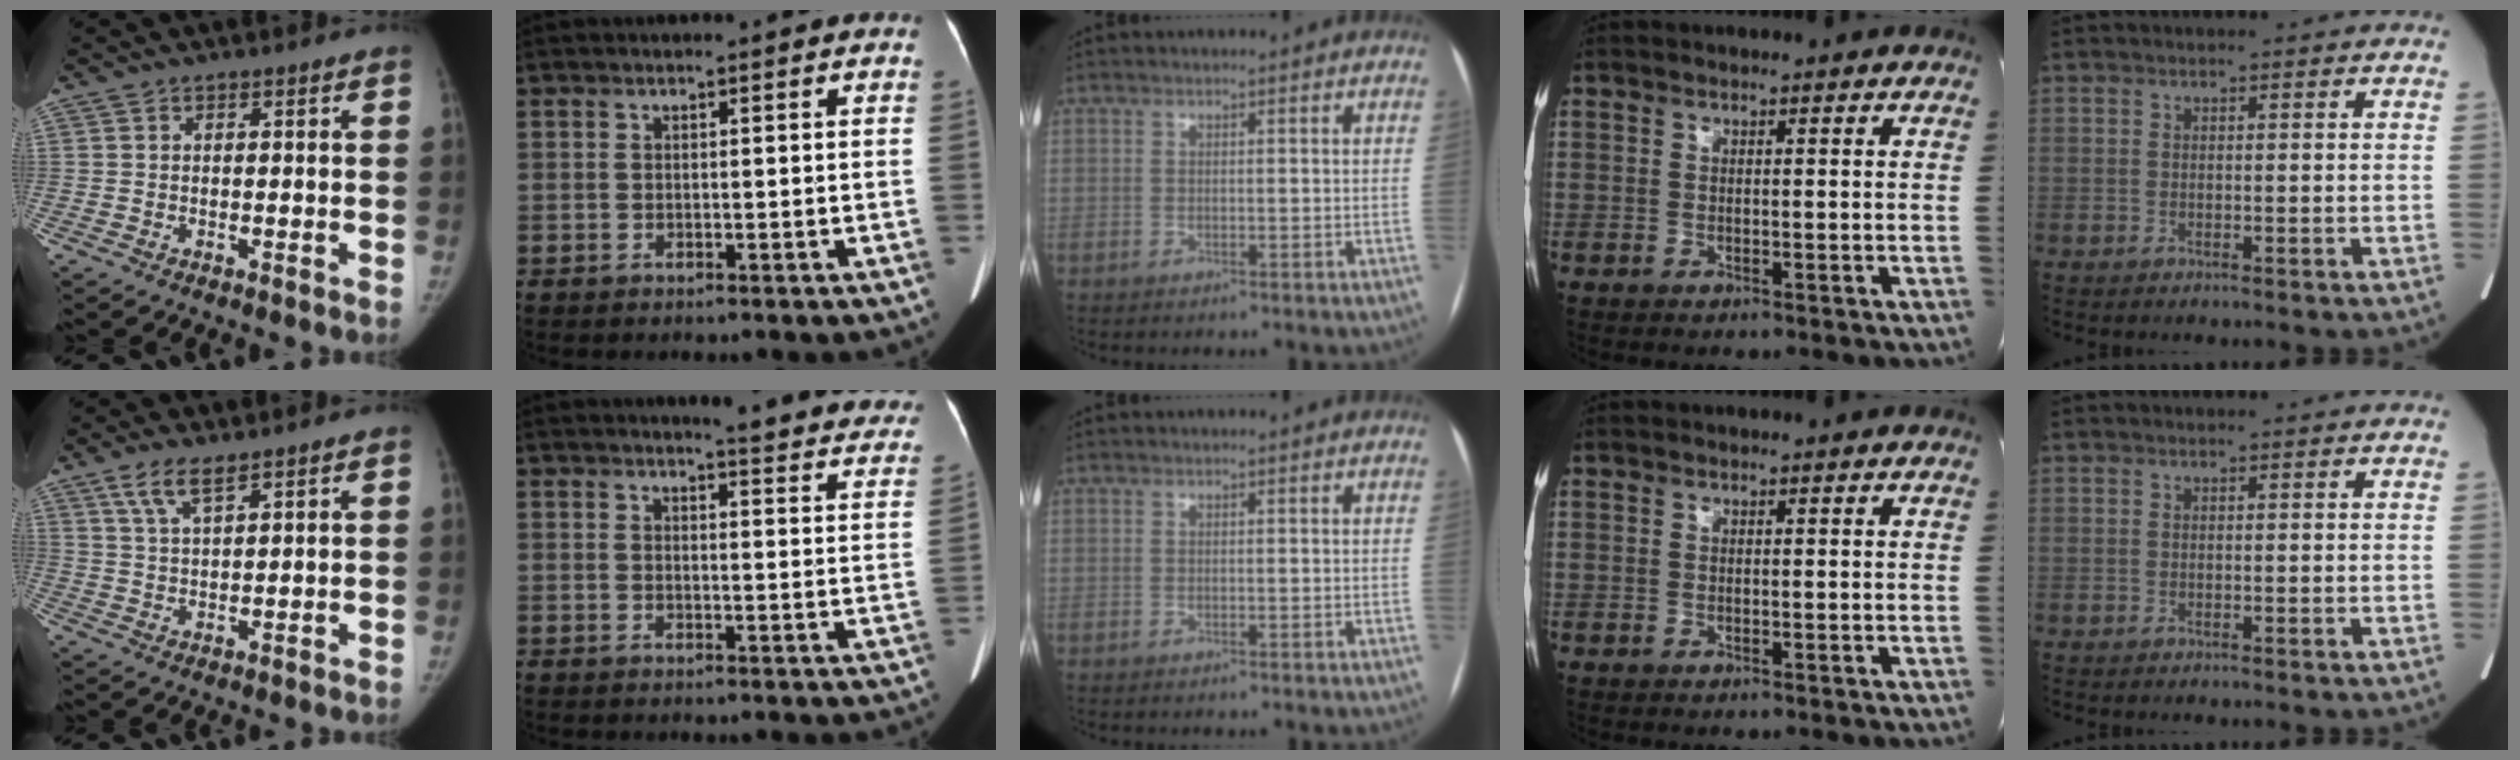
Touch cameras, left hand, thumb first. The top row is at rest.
{"thumb": {"total": 5.0, "force": [3.5, 1.3, 3.4], "torque": [-0.070, -0.012, 0.074]}, "index": {"total": 14.9, "force": [14.1, 1.9, 4.5], "torque": [-0.027, -0.057, 0.134]}}